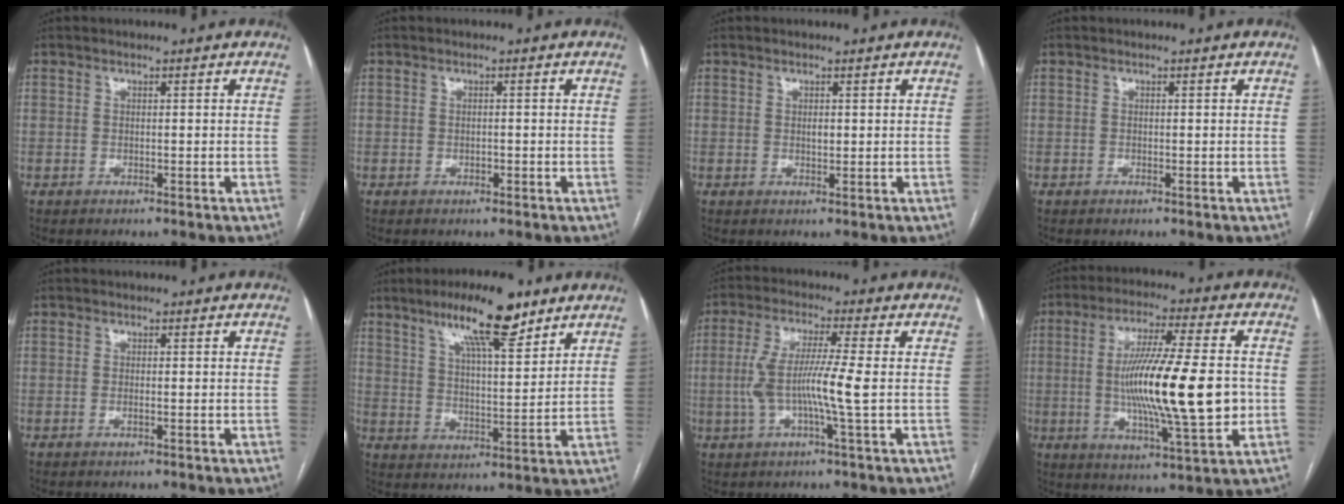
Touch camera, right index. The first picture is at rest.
{"total": 0.8, "force": [-0.3, 0.5, 0.5], "torque": [-0.007, 0.002, -0.003]}
{"total": 1.0, "force": [0.3, 0.5, 0.8], "torque": [-0.013, -0.002, 0.006]}
{"total": 0.0}
{"total": 0.8, "force": [-0.3, 0.1, 0.7], "torque": [-0.018, -0.001, -0.004]}
{"total": 12.9, "force": [8.7, 2.7, 9.2], "torque": [-0.156, 0.006, 0.145]}
{"total": 8.6, "force": [-0.9, -0.3, 8.5], "torque": [-0.174, 0.006, -0.022]}
{"total": 17.9, "force": [-1.0, 1.7, 17.8], "torque": [-0.311, -0.007, -0.019]}